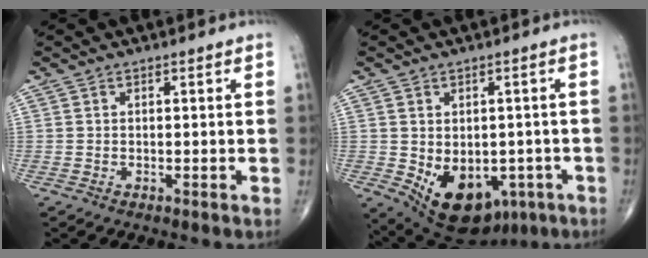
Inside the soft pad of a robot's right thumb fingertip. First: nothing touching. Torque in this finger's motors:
{"motor_torque": [-0.52, 1.07, 0.52, 0.26, 0.22]}